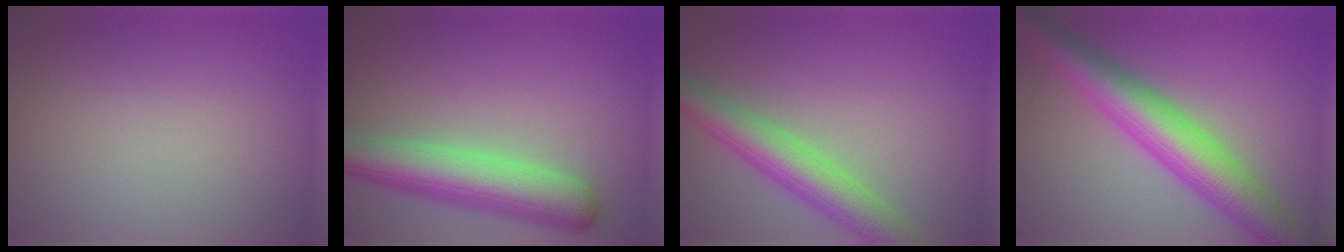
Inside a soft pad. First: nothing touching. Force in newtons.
{"total": 7.4, "press": 7.4, "slide": 0.5}
{"total": 6.4, "press": 6.4, "slide": 0.3}
{"total": 8.7, "press": 8.7, "slide": 0.1}